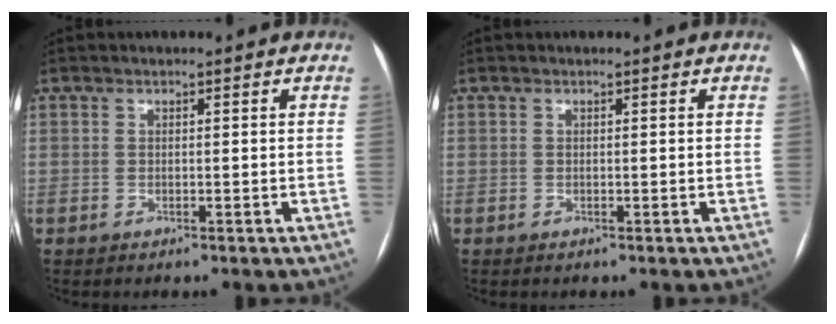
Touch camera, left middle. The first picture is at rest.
{"total": 0.0}